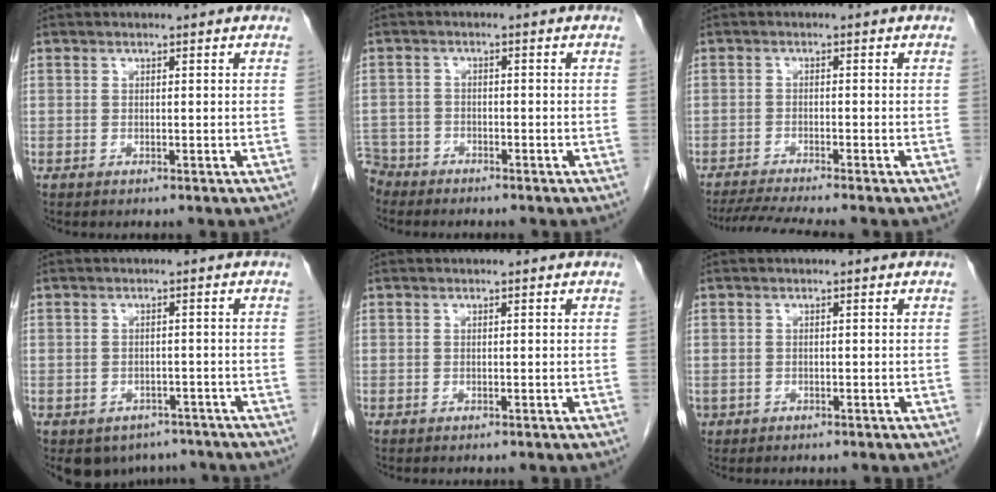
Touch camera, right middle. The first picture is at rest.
{"total": 4.8, "force": [-4.3, 2.1, -0.4], "torque": [0.008, -0.004, -0.086]}
{"total": 6.1, "force": [-5.3, -1.2, 2.7], "torque": [-0.046, -0.022, -0.090]}
{"total": 6.1, "force": [-4.7, 3.8, 1.0], "torque": [-0.006, 0.004, -0.059]}
{"total": 0.0}
{"total": 0.7, "force": [-0.2, 0.6, 0.1], "torque": [-0.006, 0.003, 0.001]}